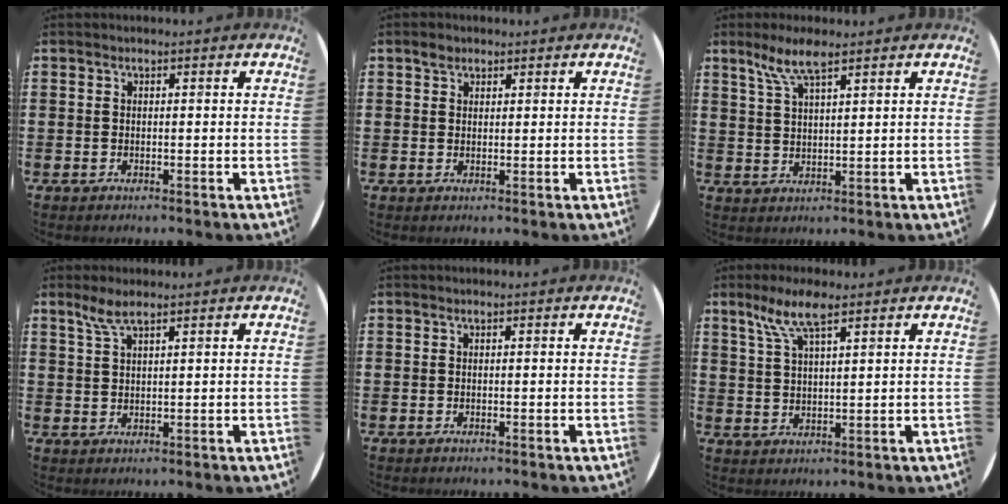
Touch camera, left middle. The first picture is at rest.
{"total": 1.4, "force": [1.1, 0.8, 0.3], "torque": [0.002, 0.003, 0.019]}
{"total": 5.5, "force": [3.9, 1.2, 3.7], "torque": [-0.080, 0.004, 0.068]}
{"total": 3.9, "force": [2.8, 0.7, 2.6], "torque": [-0.057, 0.005, 0.049]}
{"total": 0.0}
{"total": 6.5, "force": [4.4, 1.5, 4.5], "torque": [-0.098, 0.004, 0.077]}